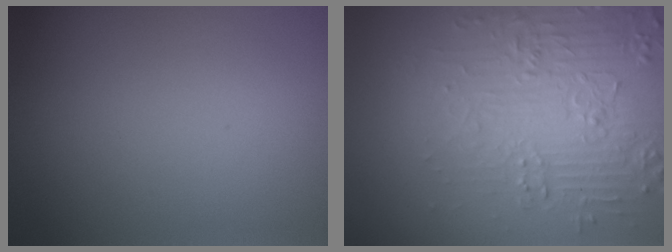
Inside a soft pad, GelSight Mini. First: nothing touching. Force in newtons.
{"total": 5.0, "press": 4.8, "slide": 1.3}